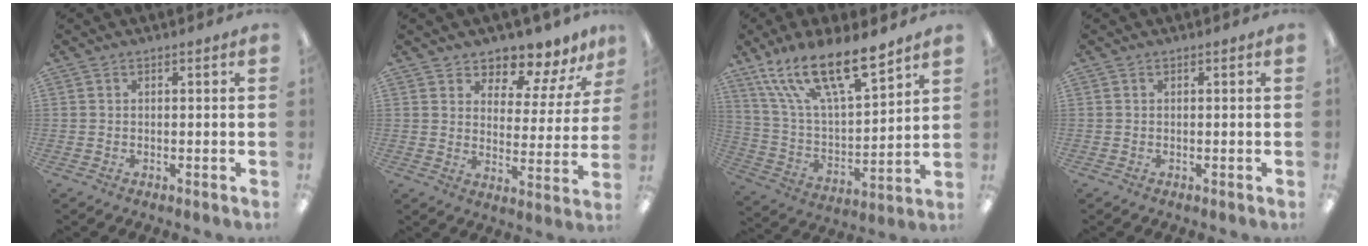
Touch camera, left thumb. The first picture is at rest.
{"total": 8.4, "force": [7.6, 2.9, 1.8], "torque": [-0.027, -0.071, 0.134]}
{"total": 19.7, "force": [14.5, 6.4, 11.7], "torque": [-0.216, -0.088, 0.257]}
{"total": 0.0}